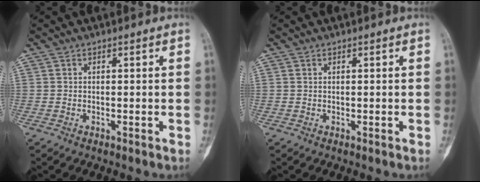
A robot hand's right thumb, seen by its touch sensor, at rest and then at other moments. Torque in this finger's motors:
{"motor_torque": [0.18, 0.01, 0.12, -0.02, 0.02]}